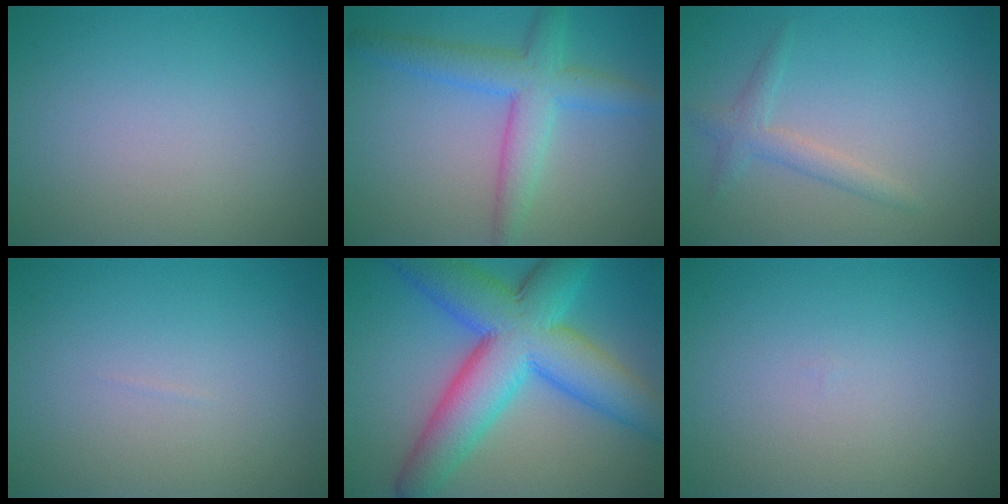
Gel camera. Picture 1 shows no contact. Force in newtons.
{"total": 4.7, "press": 4.7, "slide": 0.3}
{"total": 1.9, "press": 1.9, "slide": 0.0}
{"total": 0.0}
{"total": 11.9, "press": 11.9, "slide": 0.2}
{"total": 0.0}